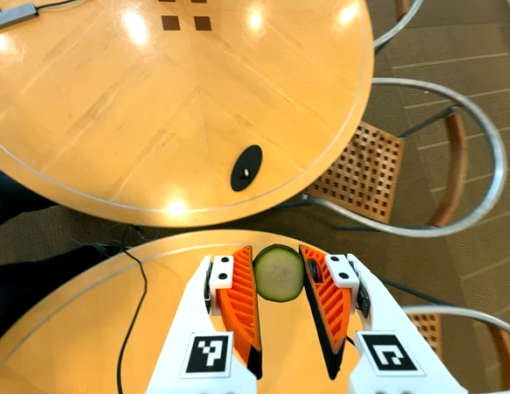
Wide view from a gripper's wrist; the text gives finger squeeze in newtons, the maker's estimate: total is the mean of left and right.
{"total": 9.0, "left": 9.2, "right": 8.8}